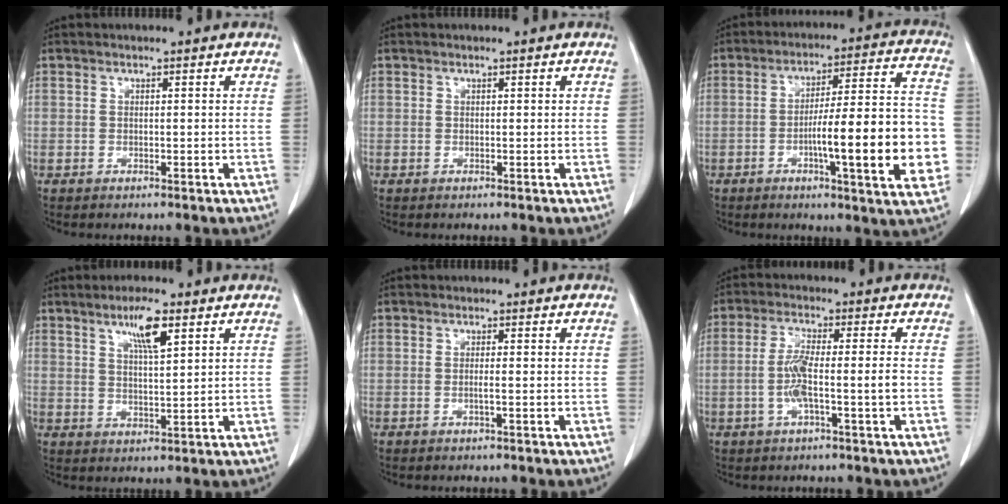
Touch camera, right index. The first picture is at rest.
{"total": 0.0}
{"total": 17.6, "force": [-4.1, 1.9, 17.0], "torque": [-0.218, 0.018, -0.055]}
{"total": 6.0, "force": [3.3, 0.7, 4.9], "torque": [-0.089, 0.000, 0.057]}
{"total": 1.2, "force": [-0.3, -0.1, 1.1], "torque": [-0.023, -0.002, -0.006]}
{"total": 6.0, "force": [-1.4, 0.2, 5.8], "torque": [-0.119, 0.005, -0.026]}